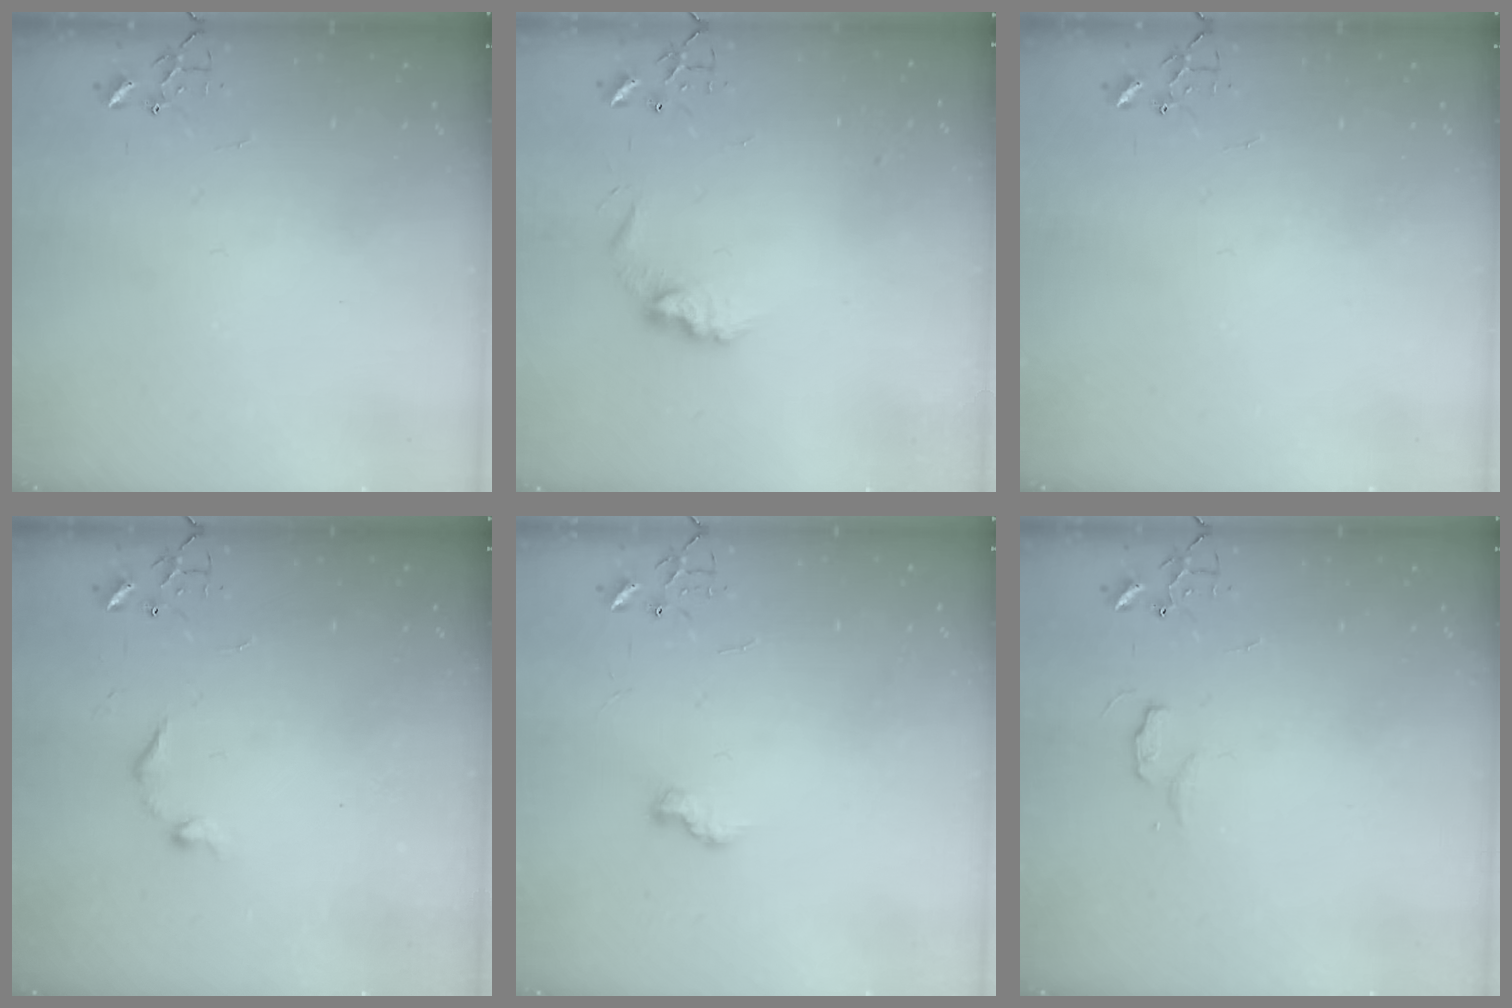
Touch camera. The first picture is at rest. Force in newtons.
{"total": 8.4, "press": 8.4, "slide": 0.3}
{"total": 0.0}
{"total": 7.1, "press": 7.1, "slide": 0.8}
{"total": 6.4, "press": 6.3, "slide": 0.6}
{"total": 4.9, "press": 4.9, "slide": 0.6}